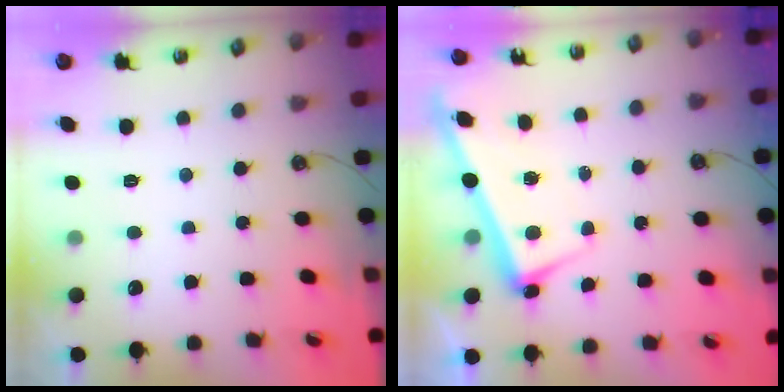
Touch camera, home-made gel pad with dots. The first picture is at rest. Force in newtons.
{"total": 2.6, "press": 2.5, "slide": 0.6}